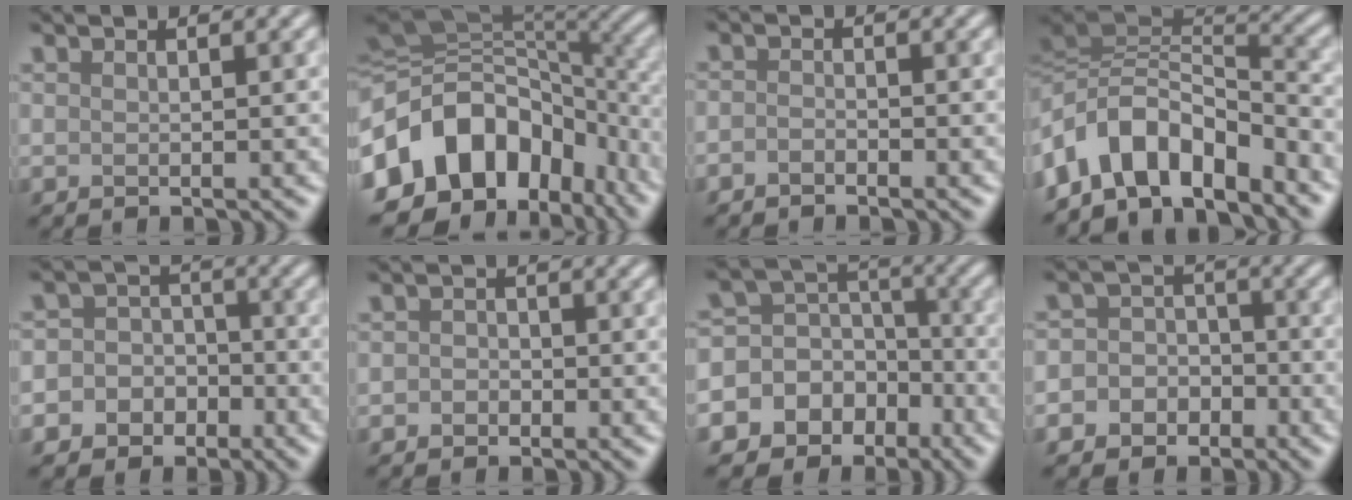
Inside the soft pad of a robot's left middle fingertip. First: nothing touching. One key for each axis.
{"total": 15.7, "fx": -3.9, "fy": 11.0, "fz": 10.5, "tx": -0.207, "ty": 0.006, "tz": -0.075}
{"total": 1.1, "fx": -0.9, "fy": 0.4, "fz": 0.4, "tx": -0.008, "ty": 0.001, "tz": -0.020}
{"total": 8.9, "fx": -4.0, "fy": 4.9, "fz": 6.2, "tx": -0.094, "ty": 0.012, "tz": -0.081}
{"total": 6.4, "fx": -2.9, "fy": 5.6, "fz": 1.1, "tx": -0.006, "ty": 0.006, "tz": -0.065}
{"total": 1.3, "fx": -0.5, "fy": 1.1, "fz": 0.4, "tx": 0.003, "ty": -0.001, "tz": -0.015}
{"total": 12.1, "fx": -5.9, "fy": 10.2, "fz": 2.6, "tx": -0.072, "ty": -0.008, "tz": -0.099}
{"total": 6.1, "fx": -2.8, "fy": 5.3, "fz": 1.1, "tx": -0.001, "ty": 0.007, "tz": -0.064}